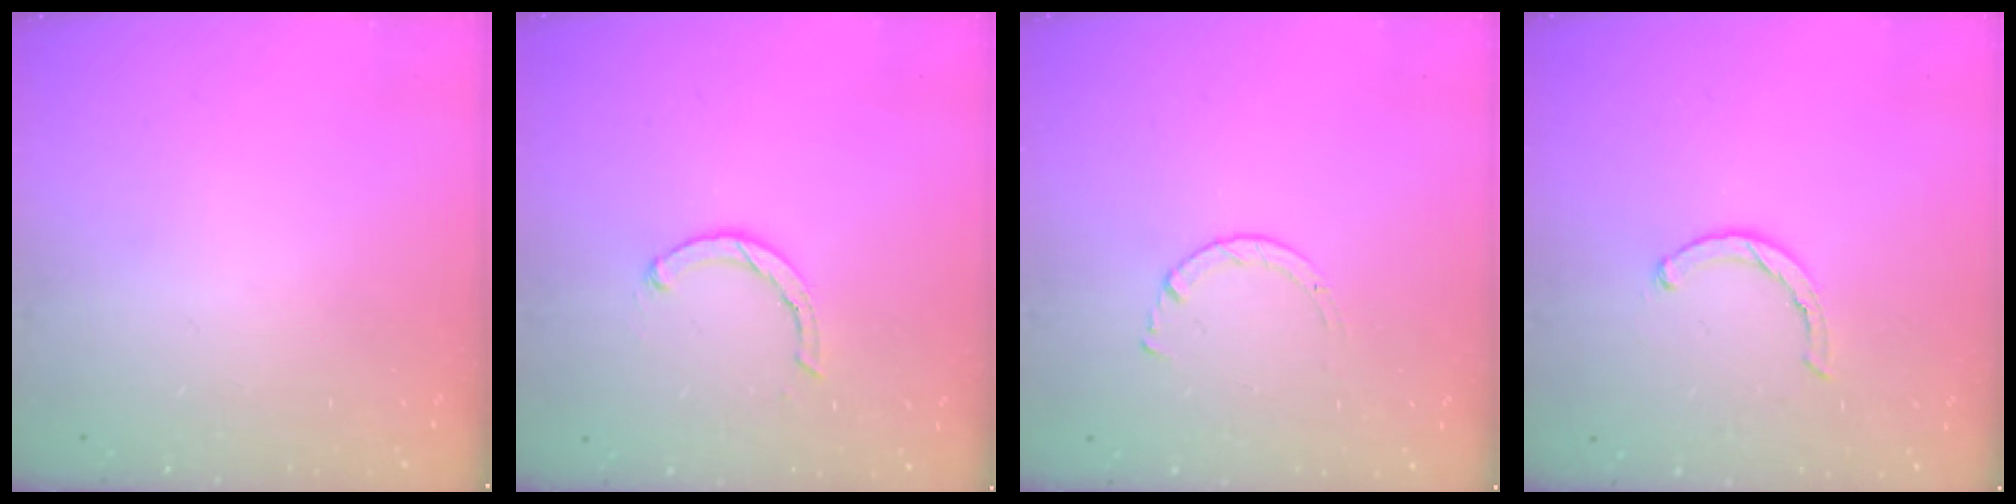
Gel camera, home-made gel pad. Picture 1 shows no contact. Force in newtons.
{"total": 3.1, "press": 3.0, "slide": 0.6}
{"total": 1.7, "press": 1.7, "slide": 0.2}
{"total": 2.3, "press": 2.2, "slide": 0.5}